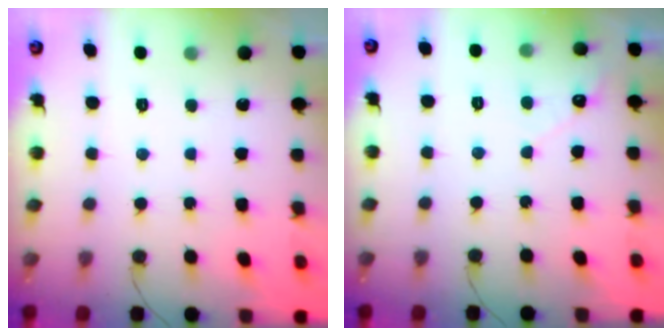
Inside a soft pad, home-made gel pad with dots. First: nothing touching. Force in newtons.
{"total": 2.7, "press": 2.7, "slide": 0.2}